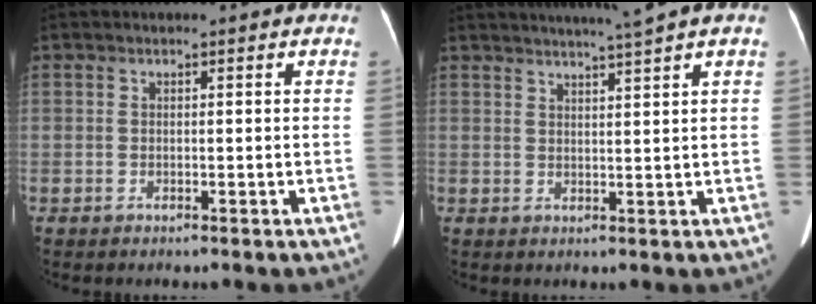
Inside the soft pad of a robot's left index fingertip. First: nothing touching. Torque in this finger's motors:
{"motor_torque": [-0.44, -1.07, 0.01, -0.03]}